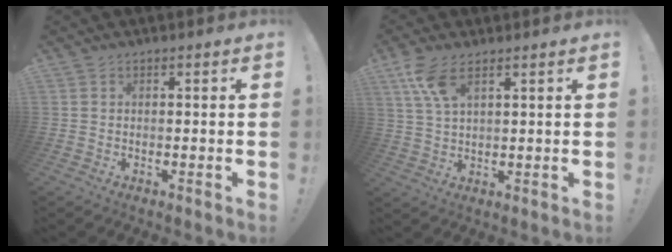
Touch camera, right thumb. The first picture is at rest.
{"total": 8.1, "force": [4.9, 3.1, 5.7], "torque": [-0.116, -0.013, 0.096]}